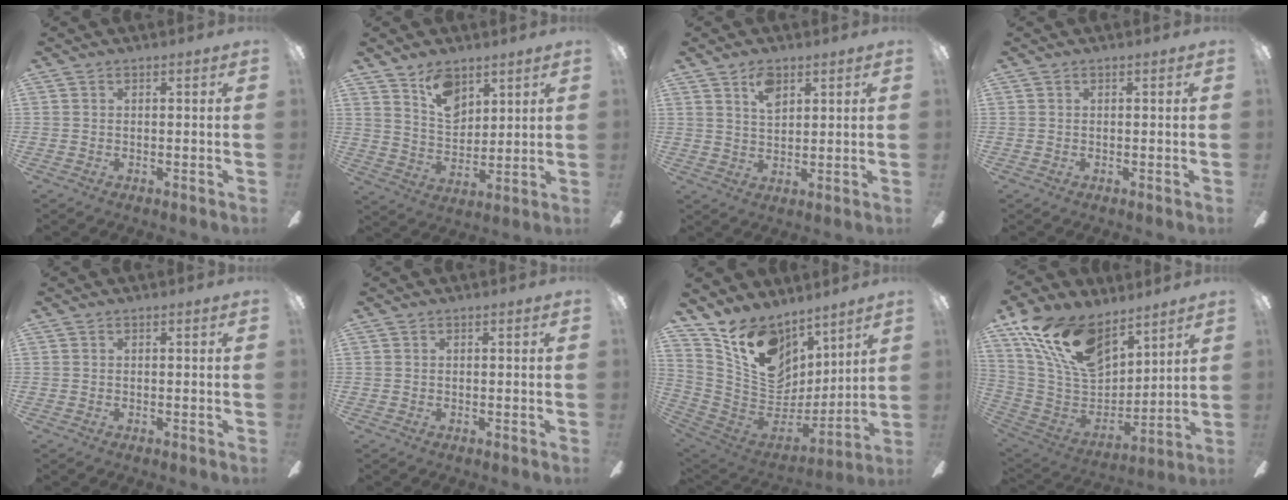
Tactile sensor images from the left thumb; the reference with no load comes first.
{"total": 9.7, "force": [6.5, 5.8, 4.3], "torque": [-0.066, -0.025, 0.118]}
{"total": 5.8, "force": [3.5, 3.1, 3.5], "torque": [-0.053, -0.003, 0.060]}
{"total": 0.0}
{"total": 0.0}
{"total": 0.0}
{"total": 15.8, "force": [10.4, 10.1, 6.2], "torque": [-0.123, -0.074, 0.203]}
{"total": 20.7, "force": [12.9, 11.2, 11.7], "torque": [-0.237, -0.054, 0.240]}